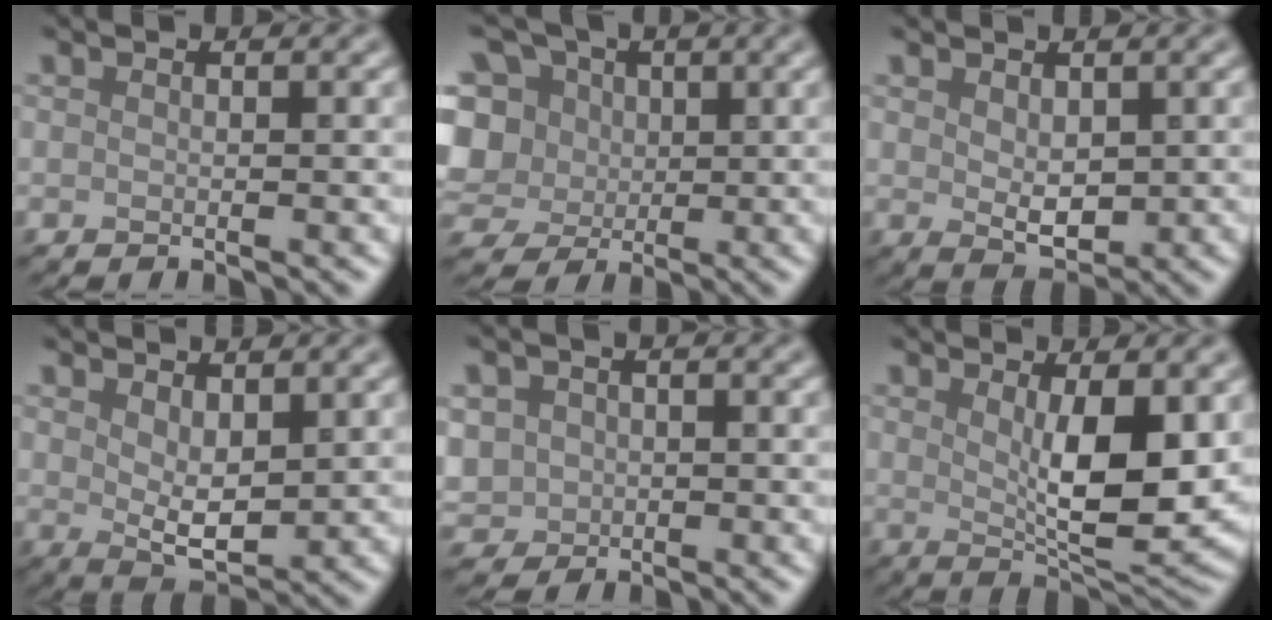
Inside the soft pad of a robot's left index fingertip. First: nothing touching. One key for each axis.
{"total": 15.0, "fx": 2.9, "fy": 12.8, "fz": 7.4, "tx": -0.179, "ty": 0.043, "tz": 0.024}
{"total": 2.5, "fx": 0.5, "fy": 1.5, "fz": 1.9, "tx": -0.035, "ty": -0.007, "tz": 0.017}
{"total": 3.7, "fx": 1.3, "fy": 1.8, "fz": 2.9, "tx": -0.059, "ty": -0.008, "tz": 0.030}
{"total": 4.4, "fx": -0.6, "fy": 4.1, "fz": 1.6, "tx": -0.036, "ty": 0.012, "tz": -0.021}
{"total": 6.8, "fx": 1.2, "fy": 2.0, "fz": 6.4, "tx": -0.100, "ty": -0.016, "tz": 0.027}